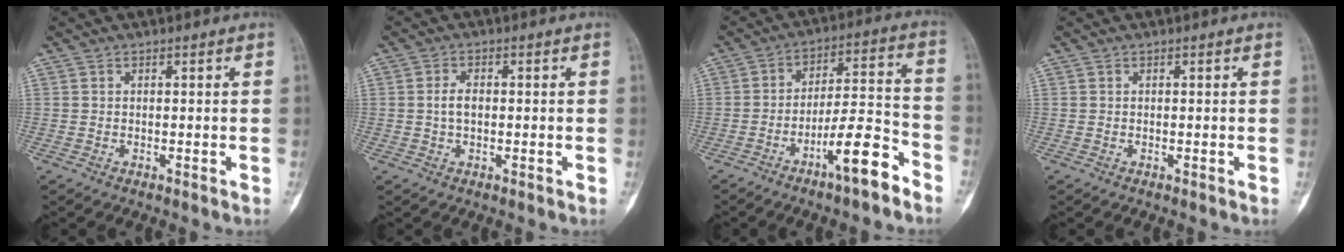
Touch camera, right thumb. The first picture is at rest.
{"total": 2.7, "force": [0.0, 1.6, 2.2], "torque": [-0.043, 0.006, -0.004]}
{"total": 11.5, "force": [-7.2, 2.3, 8.6], "torque": [-0.141, 0.065, -0.119]}
{"total": 0.0}